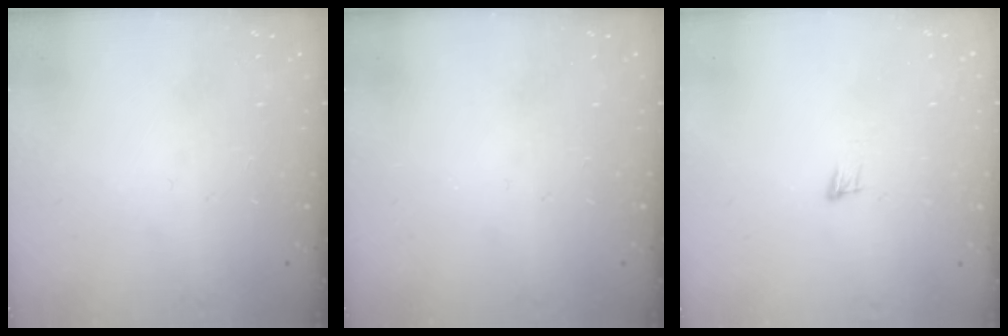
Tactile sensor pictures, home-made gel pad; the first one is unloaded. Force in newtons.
{"total": 0.0}
{"total": 4.3, "press": 4.1, "slide": 1.0}